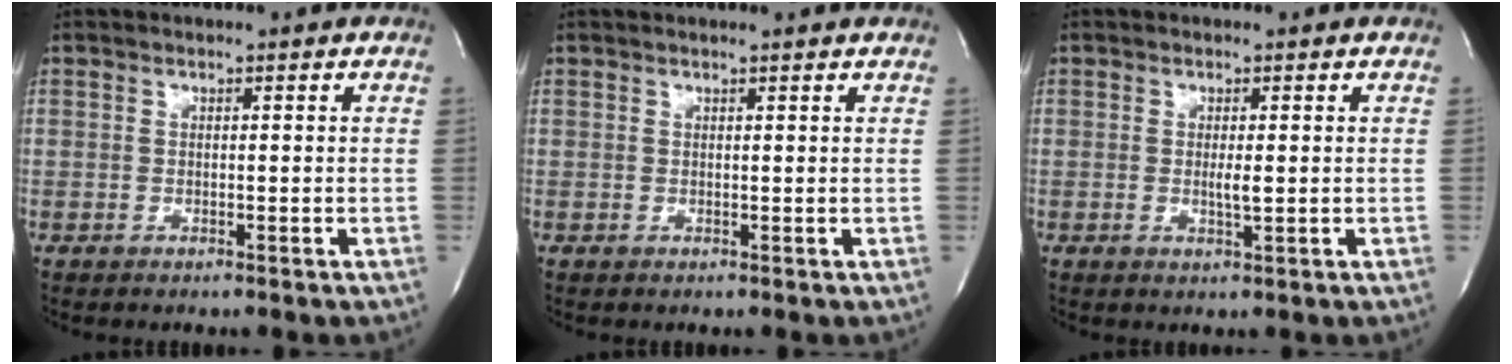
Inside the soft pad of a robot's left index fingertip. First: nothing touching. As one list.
[{"total": 2.9, "force": [2.7, -0.1, 1.0], "torque": [-0.017, 0.015, 0.028]}, {"total": 1.7, "force": [0.0, 0.1, 1.6], "torque": [-0.033, -0.004, 0.001]}]